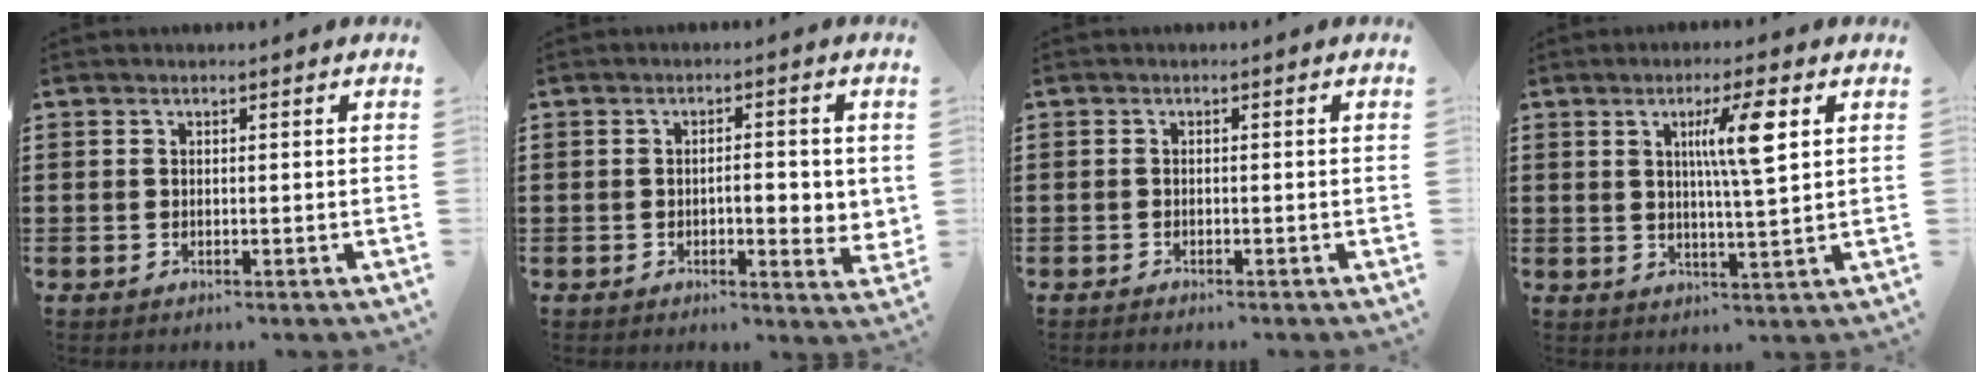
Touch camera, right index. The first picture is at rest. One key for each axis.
{"total": 4.2, "fx": -0.3, "fy": 1.3, "fz": 4.0, "tx": -0.053, "ty": -0.001, "tz": -0.011}
{"total": 0.7, "fx": -0.7, "fy": 0.0, "fz": 0.0, "tx": -0.001, "ty": 0.000, "tz": -0.014}
{"total": 7.3, "fx": 2.5, "fy": 0.5, "fz": 6.8, "tx": -0.130, "ty": 0.002, "tz": 0.033}